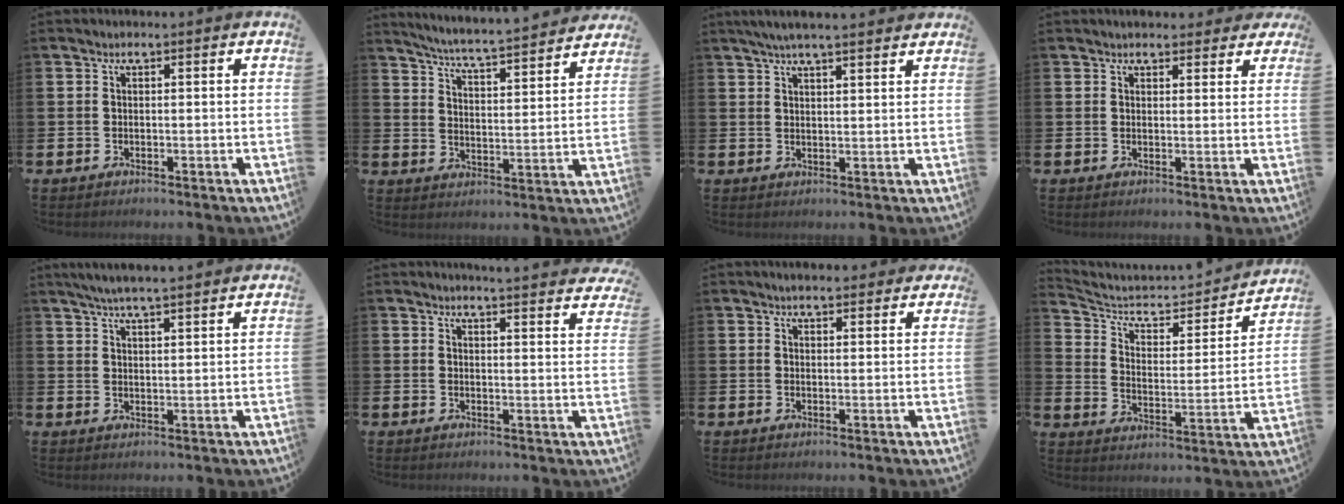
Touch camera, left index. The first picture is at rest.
{"total": 5.7, "force": [5.5, -0.3, 1.4], "torque": [-0.053, -0.048, 0.092]}
{"total": 4.4, "force": [4.0, 0.2, 1.8], "torque": [-0.042, -0.007, 0.073]}
{"total": 2.7, "force": [2.4, 1.1, 0.0], "torque": [0.004, -0.007, 0.043]}
{"total": 5.0, "force": [4.8, -0.1, 1.5], "torque": [-0.038, -0.015, 0.086]}
{"total": 3.7, "force": [3.7, -0.4, 0.0], "torque": [0.001, -0.028, 0.065]}
{"total": 2.6, "force": [2.6, 0.6, 0.3], "torque": [-0.010, -0.004, 0.046]}
{"total": 6.0, "force": [5.0, 2.5, 2.2], "torque": [-0.070, -0.040, 0.076]}